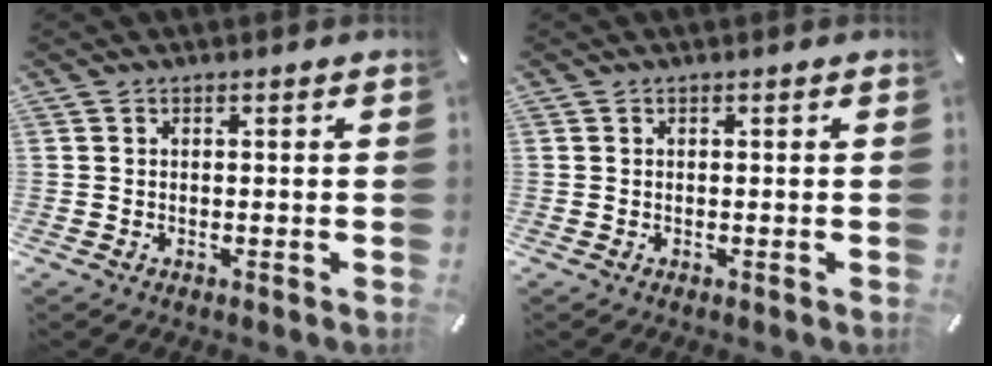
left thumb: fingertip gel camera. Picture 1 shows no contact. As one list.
[{"total": 0.0}]